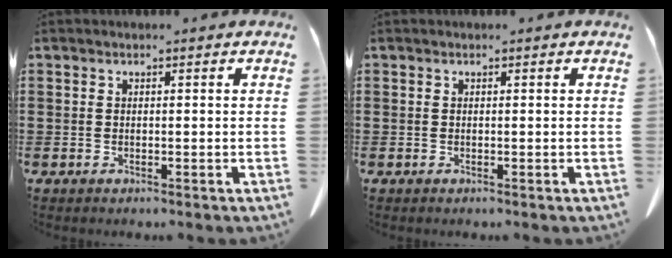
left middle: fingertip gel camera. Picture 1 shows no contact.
{"total": 0.0}